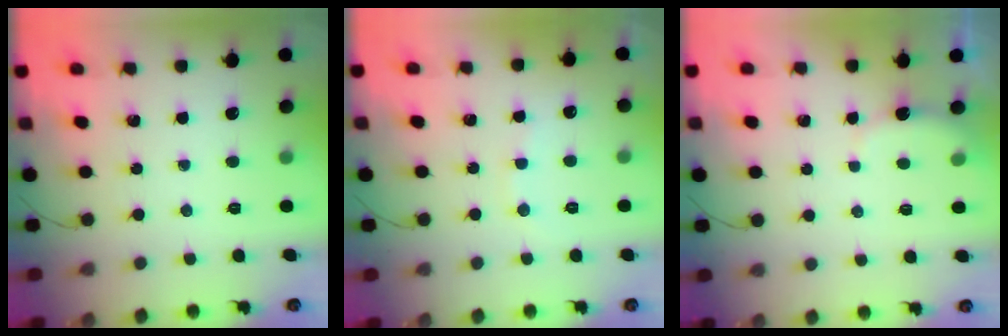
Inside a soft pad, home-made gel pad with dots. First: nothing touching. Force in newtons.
{"total": 5.8, "press": 5.7, "slide": 1.0}
{"total": 3.0, "press": 2.9, "slide": 0.7}